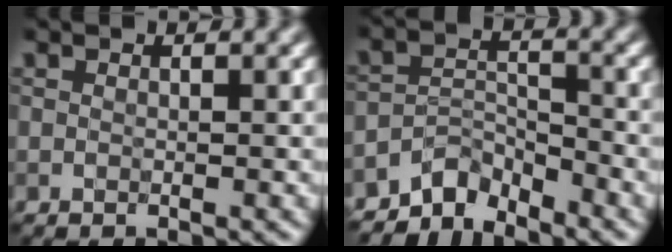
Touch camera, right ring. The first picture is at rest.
{"total": 3.5, "force": [-3.3, 1.1, 0.6], "torque": [-0.004, 0.005, -0.071]}